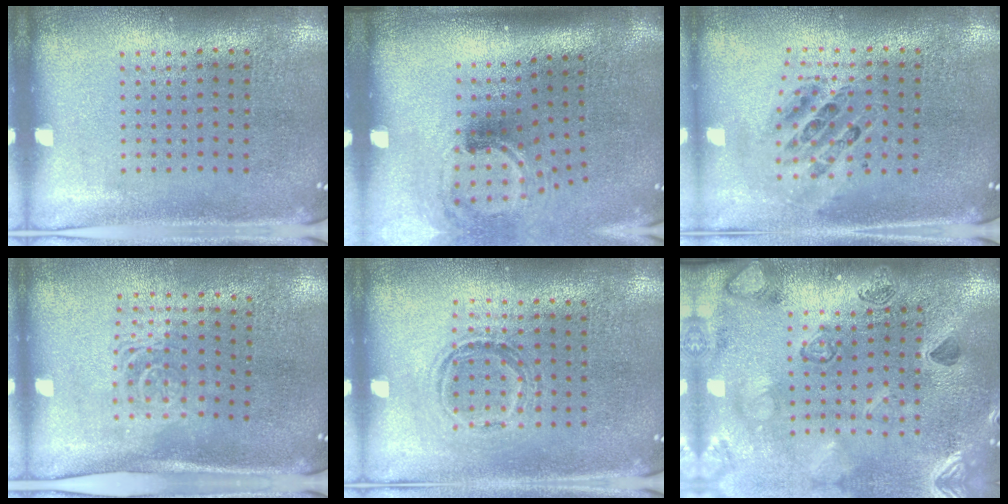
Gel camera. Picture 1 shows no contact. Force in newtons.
{"total": 1.8, "press": 1.1, "slide": 1.4}
{"total": 0.8, "press": 0.8, "slide": 0.1}
{"total": 1.7, "press": 1.3, "slide": 1.1}
{"total": 1.1, "press": 0.9, "slide": 0.6}
{"total": 2.3, "press": 2.3, "slide": 0.3}